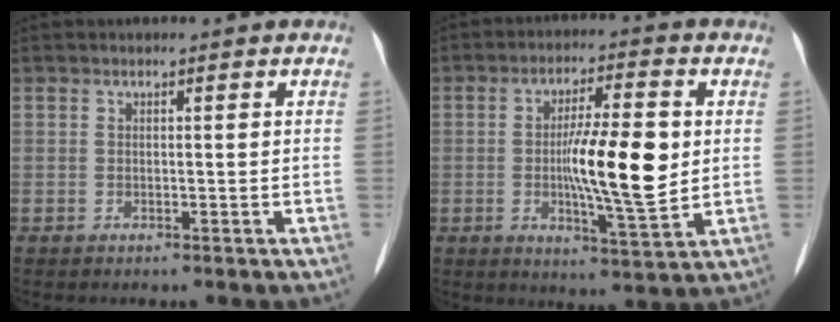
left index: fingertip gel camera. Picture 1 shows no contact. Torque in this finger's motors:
{"motor_torque": [1.22, 0.92, 0.47, 0.10]}